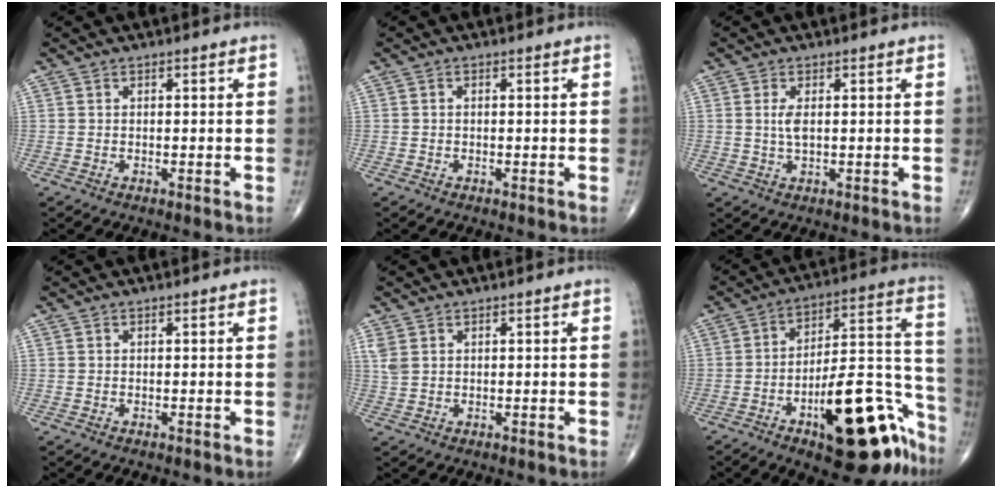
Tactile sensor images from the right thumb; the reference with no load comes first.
{"total": 0.0}
{"total": 2.7, "force": [0.4, 1.0, 2.4], "torque": [-0.051, -0.002, 0.010]}
{"total": 0.0}
{"total": 2.2, "force": [1.1, 1.4, 1.4], "torque": [-0.037, 0.004, 0.032]}
{"total": 25.2, "force": [-12.8, 9.6, 19.5], "torque": [-0.201, 0.095, -0.178]}